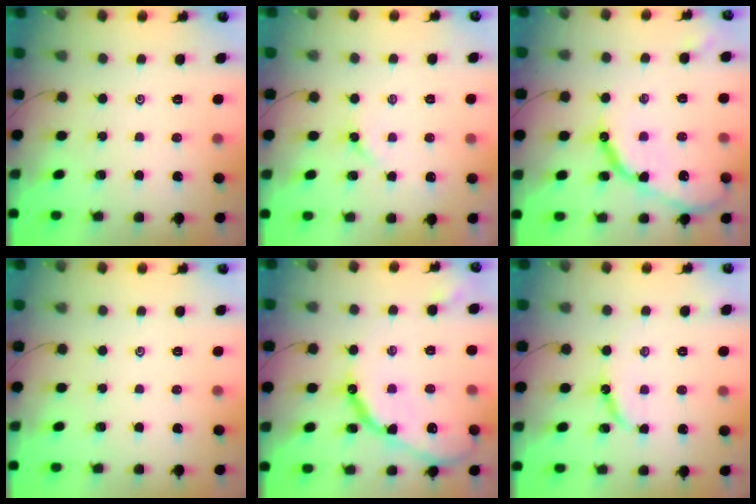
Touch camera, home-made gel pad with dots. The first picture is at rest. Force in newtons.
{"total": 3.8, "press": 3.7, "slide": 0.5}
{"total": 14.2, "press": 14.2, "slide": 1.2}
{"total": 0.0}
{"total": 16.0, "press": 15.9, "slide": 0.8}
{"total": 9.0, "press": 9.0, "slide": 0.8}